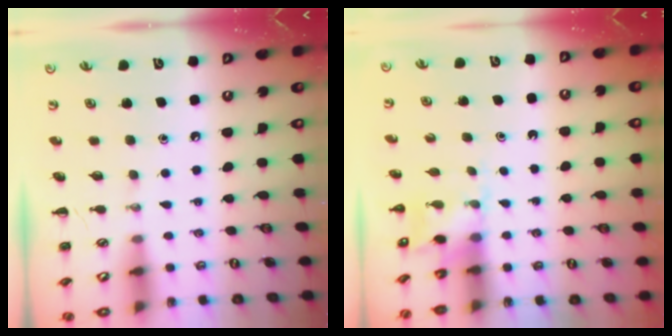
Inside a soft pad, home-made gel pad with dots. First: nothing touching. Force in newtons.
{"total": 3.0, "press": 2.8, "slide": 1.0}